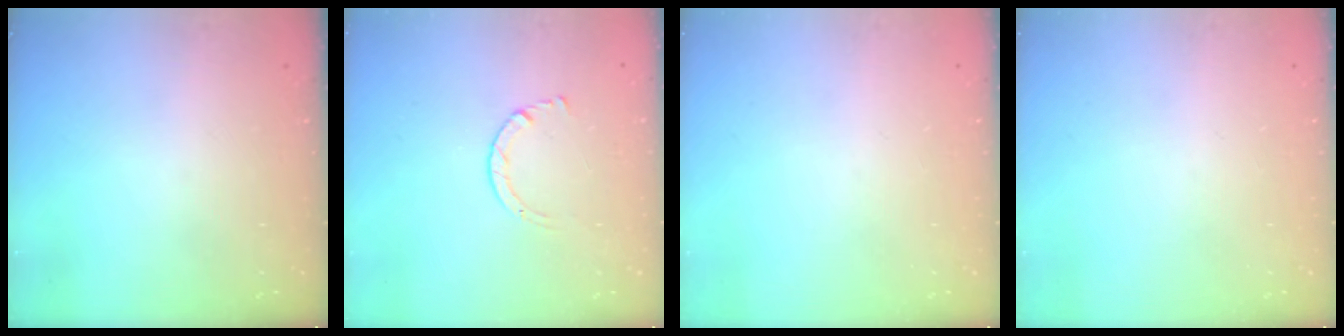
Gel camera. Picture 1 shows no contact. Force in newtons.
{"total": 2.7, "press": 2.7, "slide": 0.3}
{"total": 0.0}
{"total": 0.0}